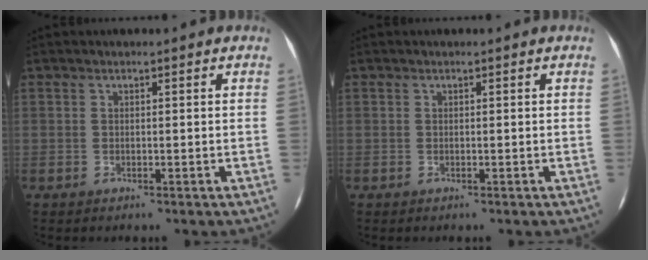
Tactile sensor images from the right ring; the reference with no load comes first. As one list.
[{"total": 0.0}]